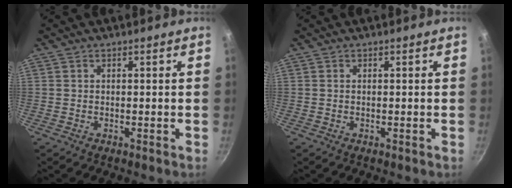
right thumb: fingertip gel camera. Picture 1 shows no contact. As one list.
[{"total": 0.0}]